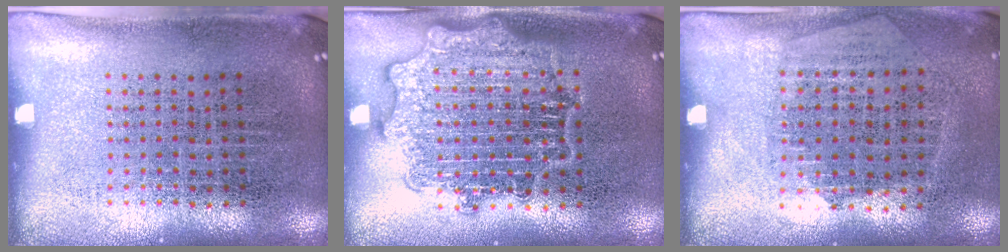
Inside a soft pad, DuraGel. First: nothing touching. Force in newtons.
{"total": 2.8, "press": 2.8, "slide": 0.4}
{"total": 1.2, "press": 1.1, "slide": 0.6}